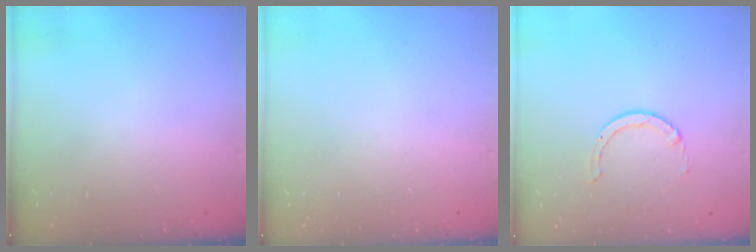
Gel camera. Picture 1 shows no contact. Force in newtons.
{"total": 0.0}
{"total": 2.0, "press": 2.0, "slide": 0.2}